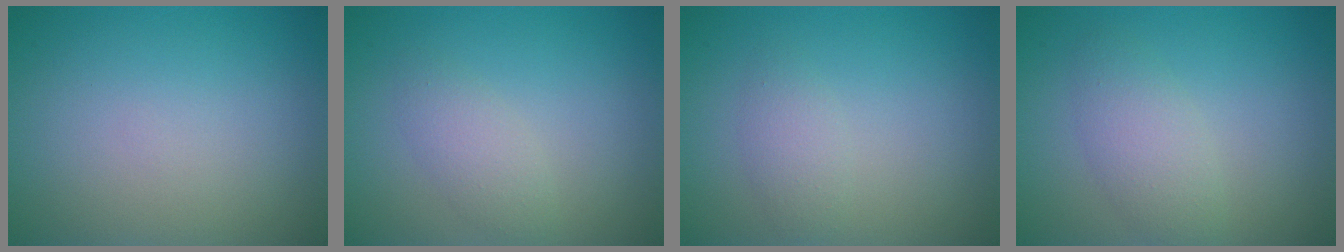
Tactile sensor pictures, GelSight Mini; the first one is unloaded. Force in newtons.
{"total": 1.9, "press": 1.9, "slide": 0.1}
{"total": 1.6, "press": 1.6, "slide": 0.1}
{"total": 2.7, "press": 2.7, "slide": 0.1}